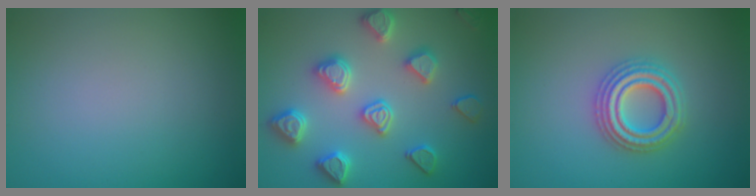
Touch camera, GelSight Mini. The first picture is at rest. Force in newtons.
{"total": 4.7, "press": 4.6, "slide": 0.6}
{"total": 4.4, "press": 4.3, "slide": 0.8}